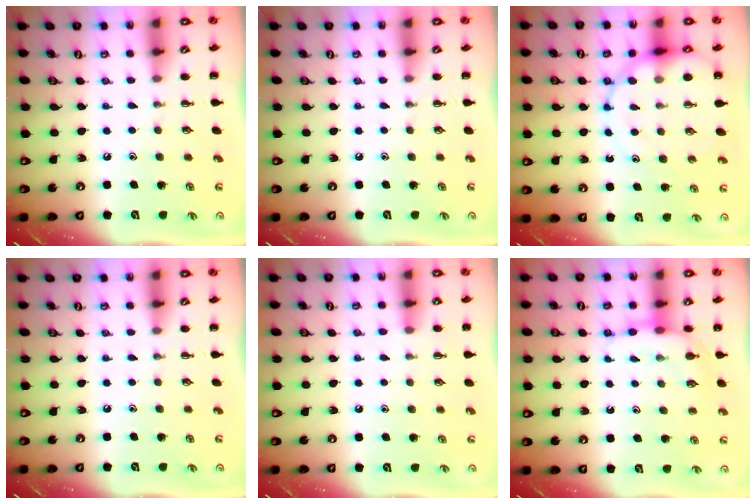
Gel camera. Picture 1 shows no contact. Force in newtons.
{"total": 0.0}
{"total": 12.2, "press": 11.9, "slide": 3.0}
{"total": 0.0}
{"total": 5.4, "press": 5.1, "slide": 1.6}
{"total": 7.6, "press": 7.6, "slide": 0.6}